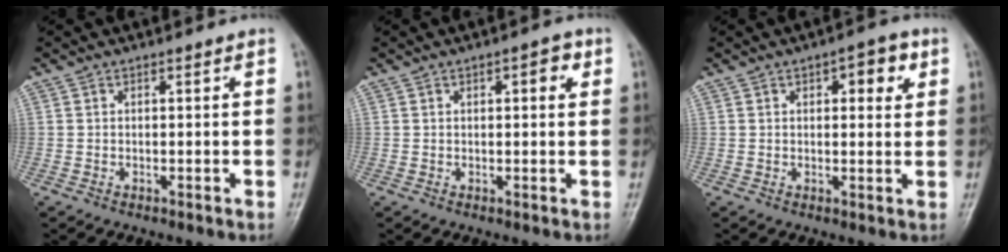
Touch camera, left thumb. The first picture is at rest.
{"total": 3.1, "force": [1.2, 1.3, 2.5], "torque": [-0.024, 0.002, 0.011]}
{"total": 5.7, "force": [2.3, 2.7, 4.4], "torque": [-0.035, -0.003, 0.024]}